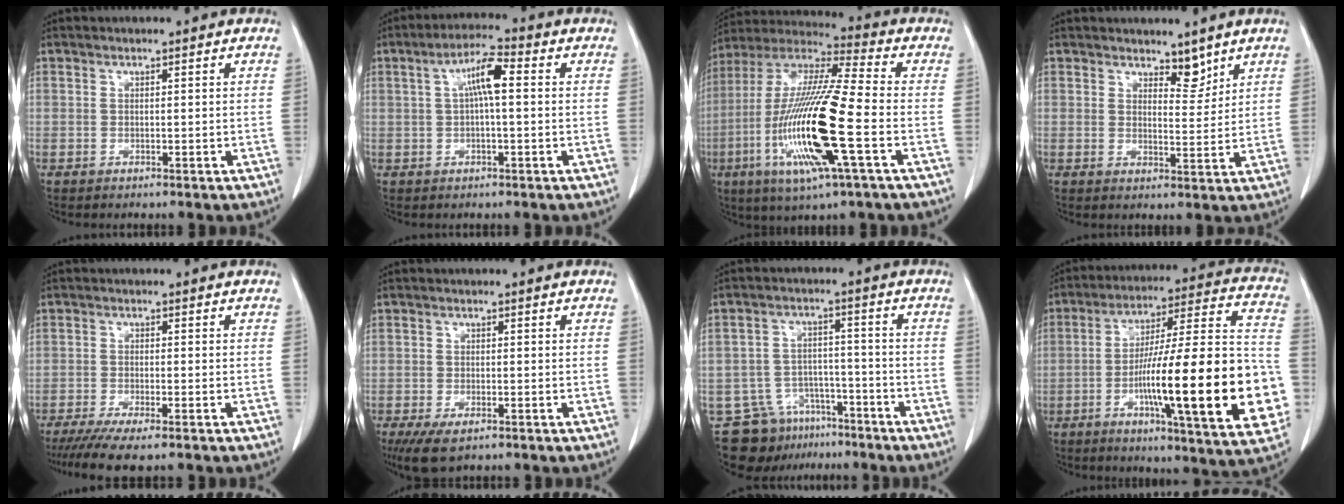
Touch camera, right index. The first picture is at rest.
{"total": 5.9, "force": [0.9, 1.0, 5.8], "torque": [-0.109, 0.018, 0.014]}
{"total": 20.9, "force": [-5.5, 1.6, 20.0], "torque": [-0.428, -0.024, -0.109]}
{"total": 3.5, "force": [2.9, 1.4, 1.3], "torque": [-0.015, -0.009, 0.049]}
{"total": 8.4, "force": [-6.6, 0.7, 5.0], "torque": [-0.074, -0.019, -0.104]}
{"total": 5.5, "force": [-3.6, 1.9, 3.6], "torque": [-0.066, -0.014, -0.055]}
{"total": 10.0, "force": [-7.3, 6.5, 2.1], "torque": [-0.033, 0.025, -0.109]}
{"total": 27.5, "force": [-6.3, 2.8, 26.6], "torque": [-0.343, 0.002, -0.098]}